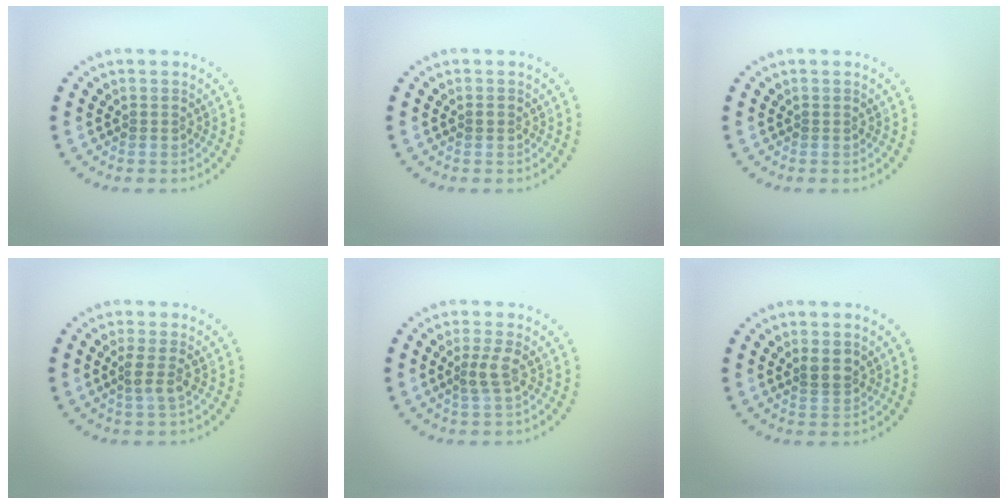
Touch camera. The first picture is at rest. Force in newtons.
{"total": 0.6, "press": 0.6, "slide": 0.0}
{"total": 0.0}
{"total": 1.7, "press": 1.3, "slide": 1.1}
{"total": 1.6, "press": 1.3, "slide": 1.0}
{"total": 2.0, "press": 1.7, "slide": 1.0}